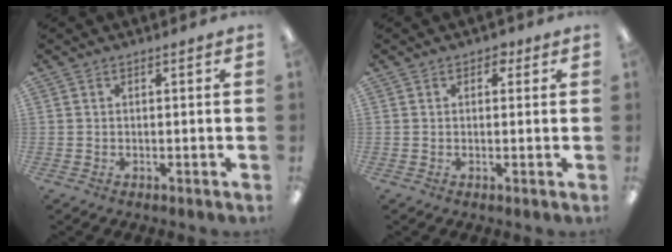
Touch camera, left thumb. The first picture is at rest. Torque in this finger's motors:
{"motor_torque": [-0.19, -0.03, -0.34, 0.22, -0.02]}